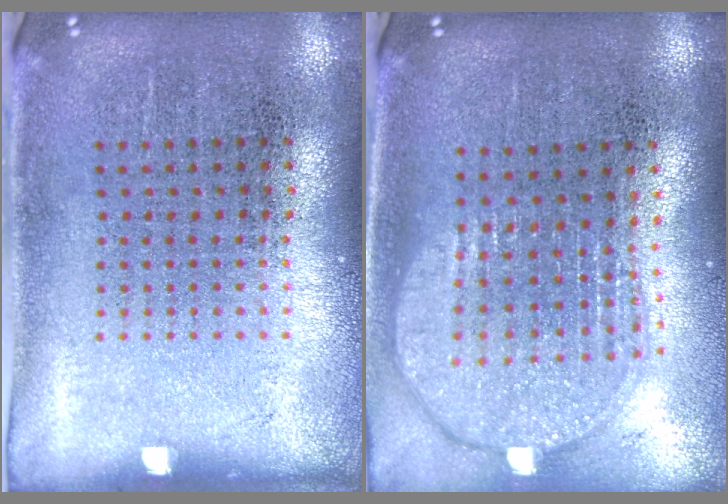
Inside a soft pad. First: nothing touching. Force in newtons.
{"total": 2.0, "press": 1.6, "slide": 1.1}